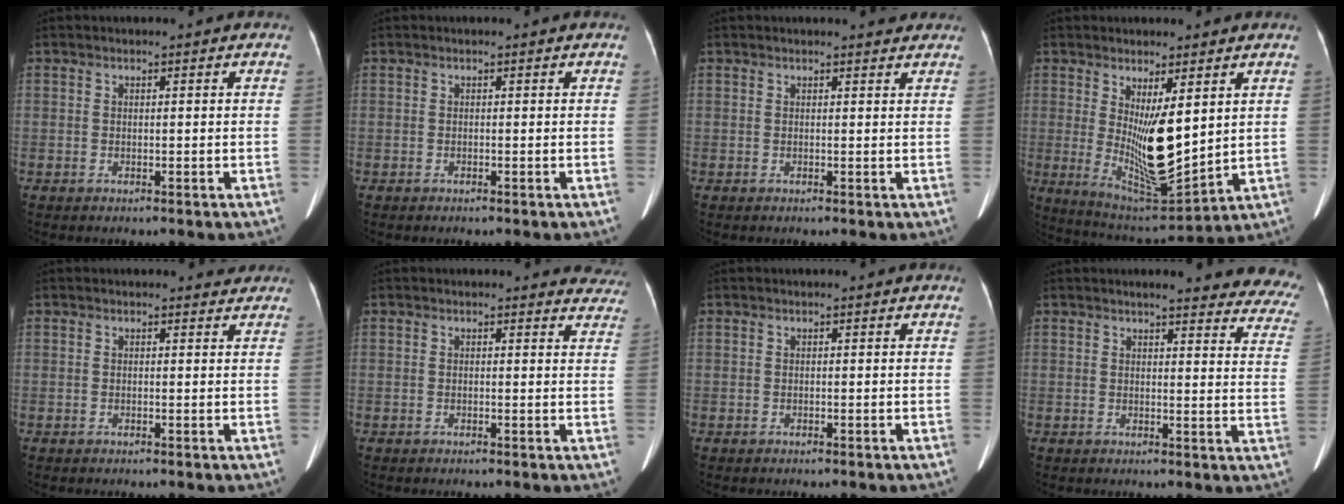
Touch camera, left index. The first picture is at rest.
{"total": 0.0}
{"total": 3.1, "force": [2.9, 0.6, 0.9], "torque": [-0.012, 0.004, 0.026]}
{"total": 10.9, "force": [2.0, 2.5, 10.4], "torque": [-0.184, -0.028, 0.051]}
{"total": 1.4, "force": [1.3, 0.5, -0.1], "torque": [-0.003, -0.005, 0.005]}
{"total": 5.5, "force": [5.1, 1.9, -0.1], "torque": [0.034, -0.021, 0.016]}
{"total": 0.0}
{"total": 20.3, "force": [18.7, 3.2, 7.1], "torque": [-0.059, -0.067, 0.188]}